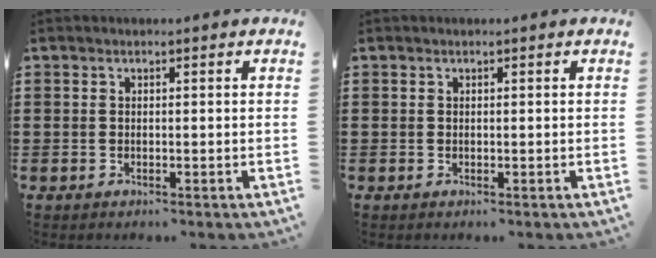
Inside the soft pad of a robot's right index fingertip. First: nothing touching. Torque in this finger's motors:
{"motor_torque": [1.04, 1.10, 0.00, 0.00]}